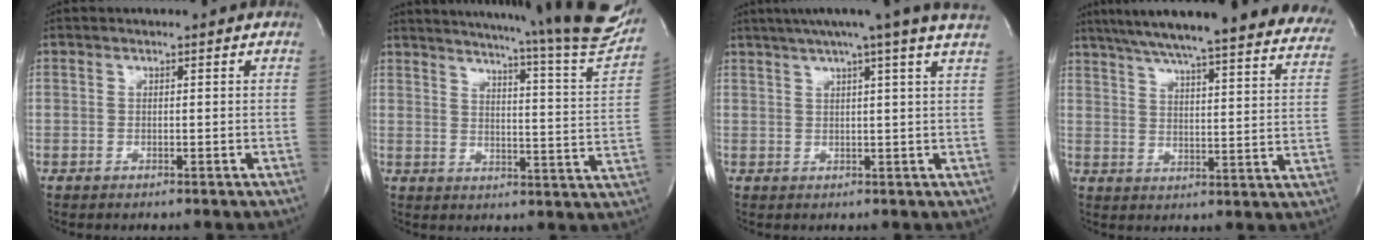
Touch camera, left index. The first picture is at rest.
{"total": 25.6, "force": [22.8, -0.6, 11.7], "torque": [-0.177, -0.085, 0.278]}
{"total": 14.1, "force": [11.5, -1.7, 7.9], "torque": [-0.130, 0.004, 0.137]}
{"total": 32.7, "force": [28.7, 3.5, 15.3], "torque": [-0.210, -0.054, 0.350]}